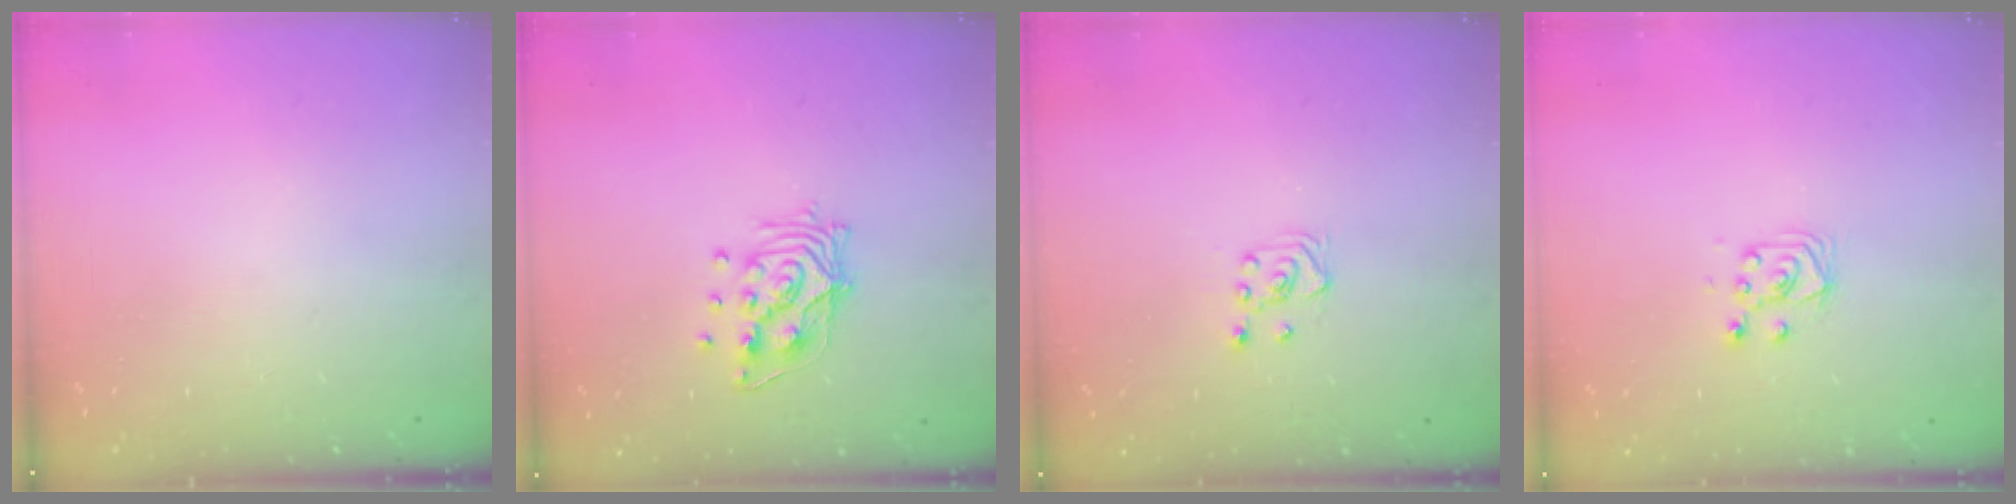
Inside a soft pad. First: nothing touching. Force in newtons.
{"total": 11.2, "press": 11.2, "slide": 0.6}
{"total": 3.4, "press": 3.3, "slide": 0.8}
{"total": 4.9, "press": 4.8, "slide": 0.5}